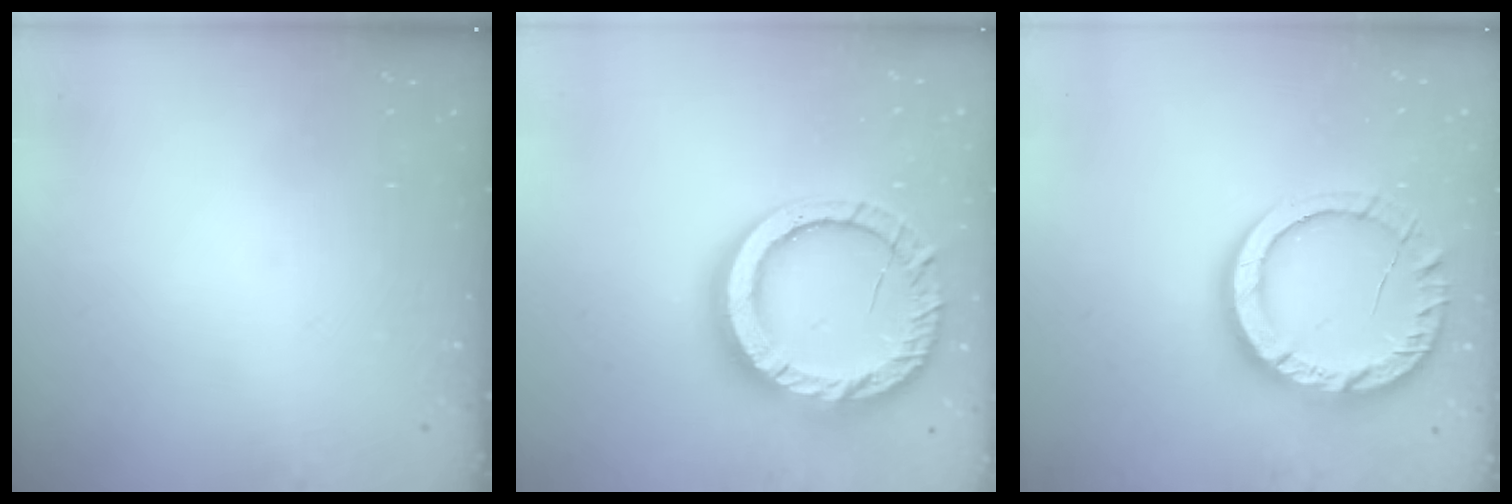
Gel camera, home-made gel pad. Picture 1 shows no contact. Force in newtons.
{"total": 21.0, "press": 20.9, "slide": 2.1}
{"total": 15.1, "press": 15.0, "slide": 1.2}